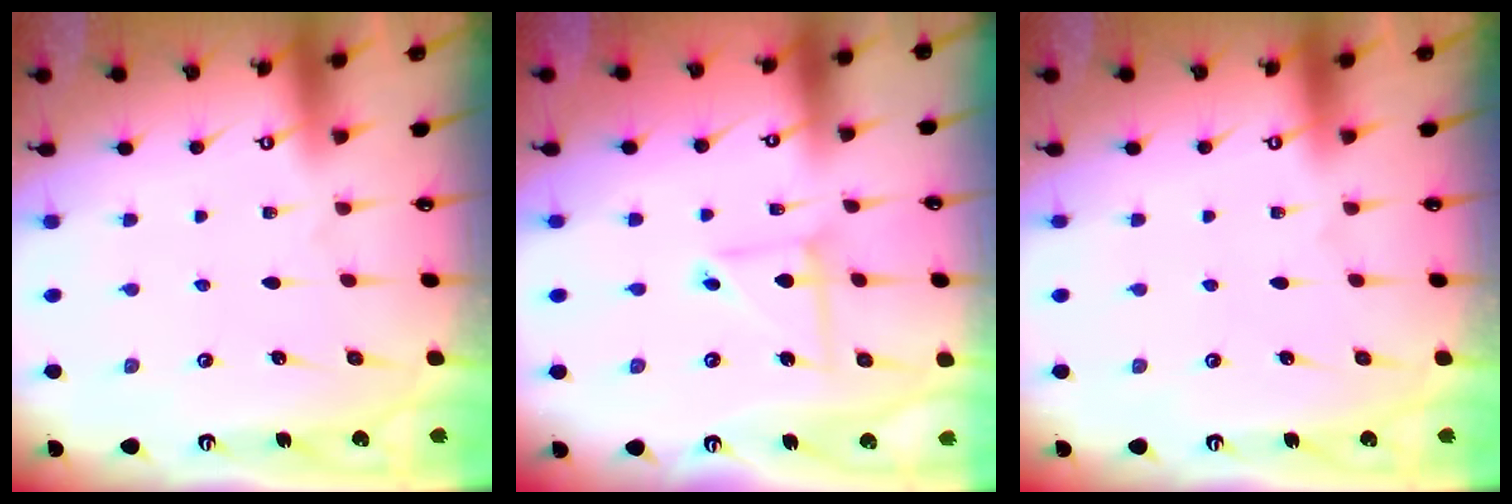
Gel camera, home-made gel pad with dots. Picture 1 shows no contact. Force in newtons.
{"total": 4.6, "press": 4.5, "slide": 0.4}
{"total": 0.0}